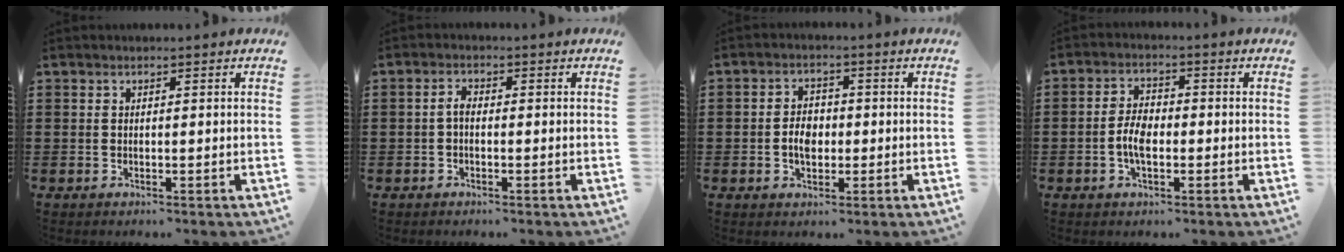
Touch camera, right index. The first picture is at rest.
{"total": 1.9, "force": [-0.5, 0.8, 1.6], "torque": [-0.039, 0.000, -0.013]}
{"total": 3.8, "force": [-0.5, 2.7, 2.7], "torque": [-0.047, 0.003, -0.013]}
{"total": 4.6, "force": [-1.0, 2.4, 3.8], "torque": [-0.090, -0.002, -0.023]}